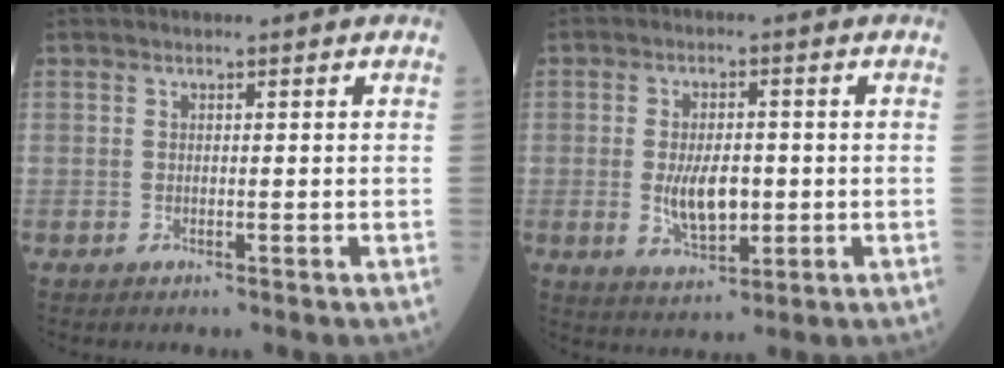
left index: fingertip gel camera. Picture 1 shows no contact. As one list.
[{"total": 6.7, "force": [-0.8, 3.1, 5.9], "torque": [-0.112, -0.006, -0.007]}]